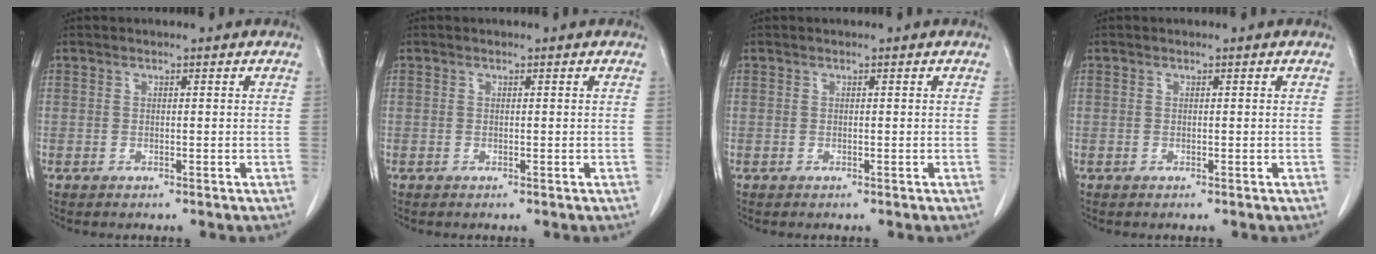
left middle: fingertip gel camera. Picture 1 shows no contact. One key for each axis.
{"total": 0.0}
{"total": 0.0}
{"total": 0.0}